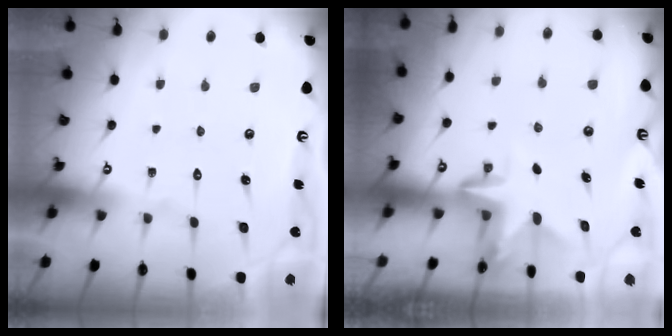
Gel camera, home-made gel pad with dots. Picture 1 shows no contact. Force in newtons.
{"total": 3.0, "press": 3.0, "slide": 0.2}